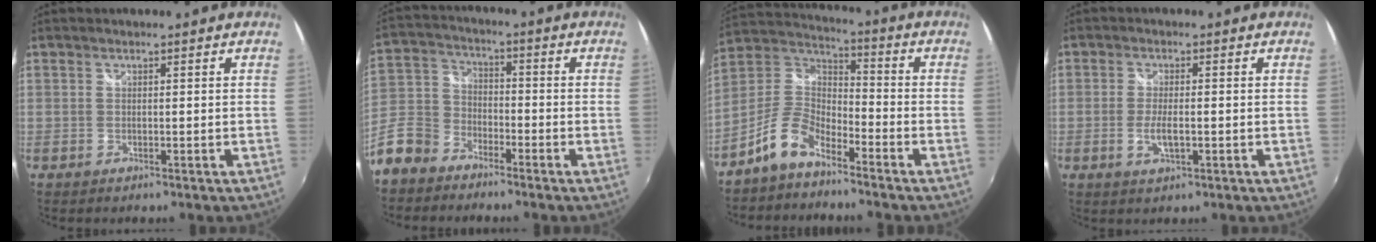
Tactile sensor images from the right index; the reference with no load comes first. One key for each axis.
{"total": 12.9, "fx": -8.6, "fy": 8.5, "fz": 4.6, "tx": -0.133, "ty": 0.021, "tz": -0.175}
{"total": 9.6, "fx": -6.3, "fy": 4.4, "fz": 5.8, "tx": -0.132, "ty": 0.021, "tz": -0.130}
{"total": 3.8, "fx": -1.0, "fy": 1.2, "fz": 3.5, "tx": -0.071, "ty": -0.007, "tz": -0.017}